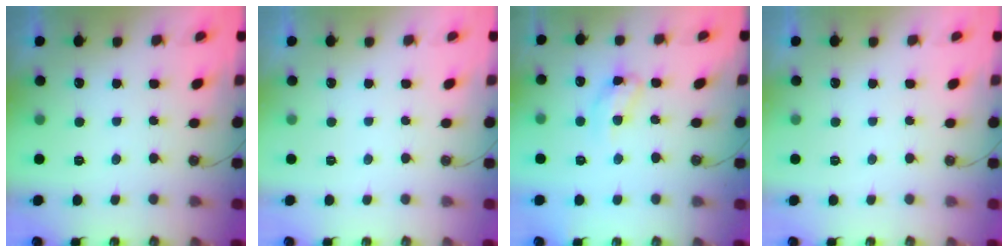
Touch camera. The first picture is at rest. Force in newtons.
{"total": 0.0}
{"total": 11.1, "press": 11.0, "slide": 0.7}
{"total": 0.0}